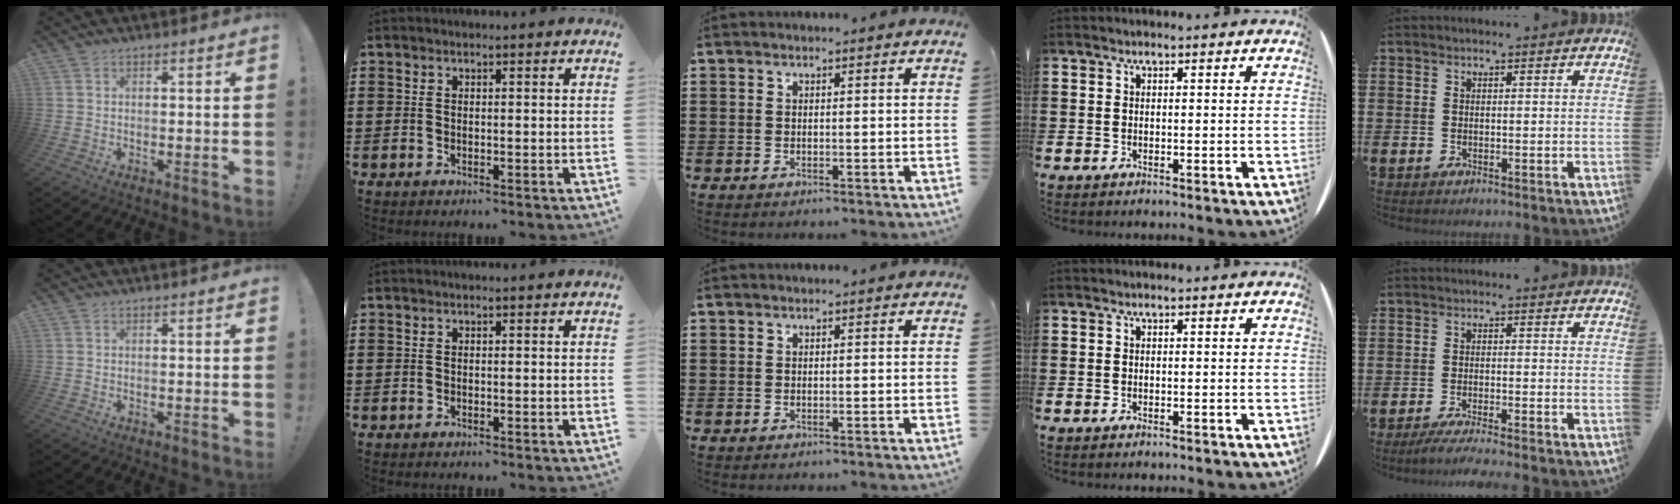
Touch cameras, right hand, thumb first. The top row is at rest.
{"little": {"total": 2.6, "force": [-2.2, -0.2, 1.4], "torque": [-0.020, -0.002, -0.041]}}